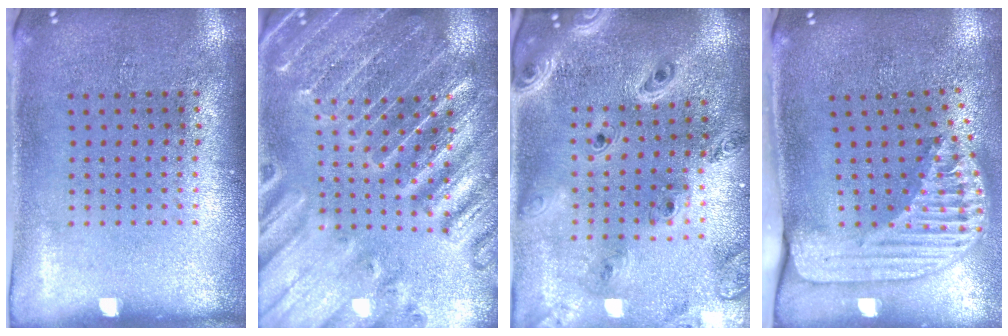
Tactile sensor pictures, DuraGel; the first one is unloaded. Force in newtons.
{"total": 3.6, "press": 3.5, "slide": 1.0}
{"total": 2.3, "press": 2.1, "slide": 1.0}
{"total": 2.6, "press": 1.8, "slide": 1.8}